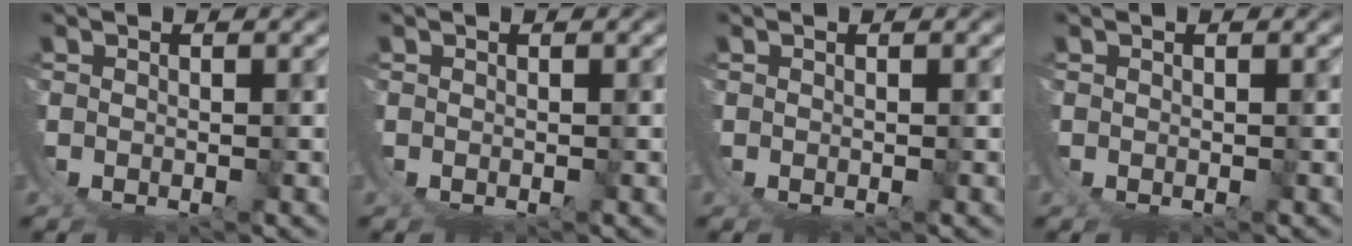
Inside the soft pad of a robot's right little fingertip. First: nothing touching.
{"total": 0.0}
{"total": 0.0}
{"total": 0.0}